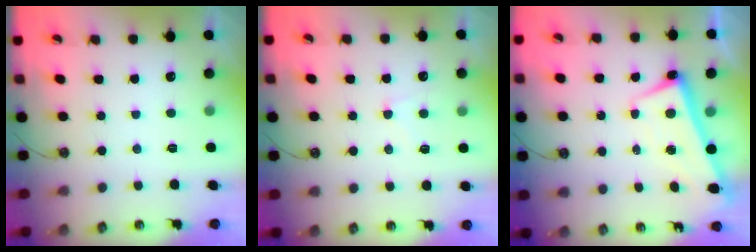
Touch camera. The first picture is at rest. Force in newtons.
{"total": 0.8, "press": 0.3, "slide": 0.7}
{"total": 2.6, "press": 2.5, "slide": 0.6}